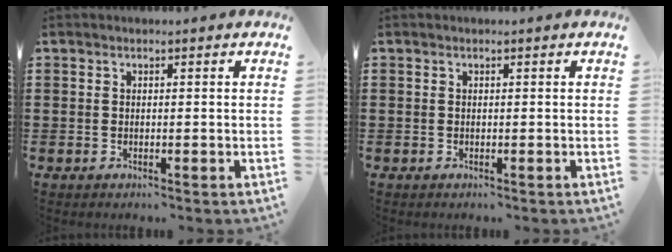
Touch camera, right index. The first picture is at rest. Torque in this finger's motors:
{"motor_torque": [0.00, 0.00, 0.00, 0.00]}